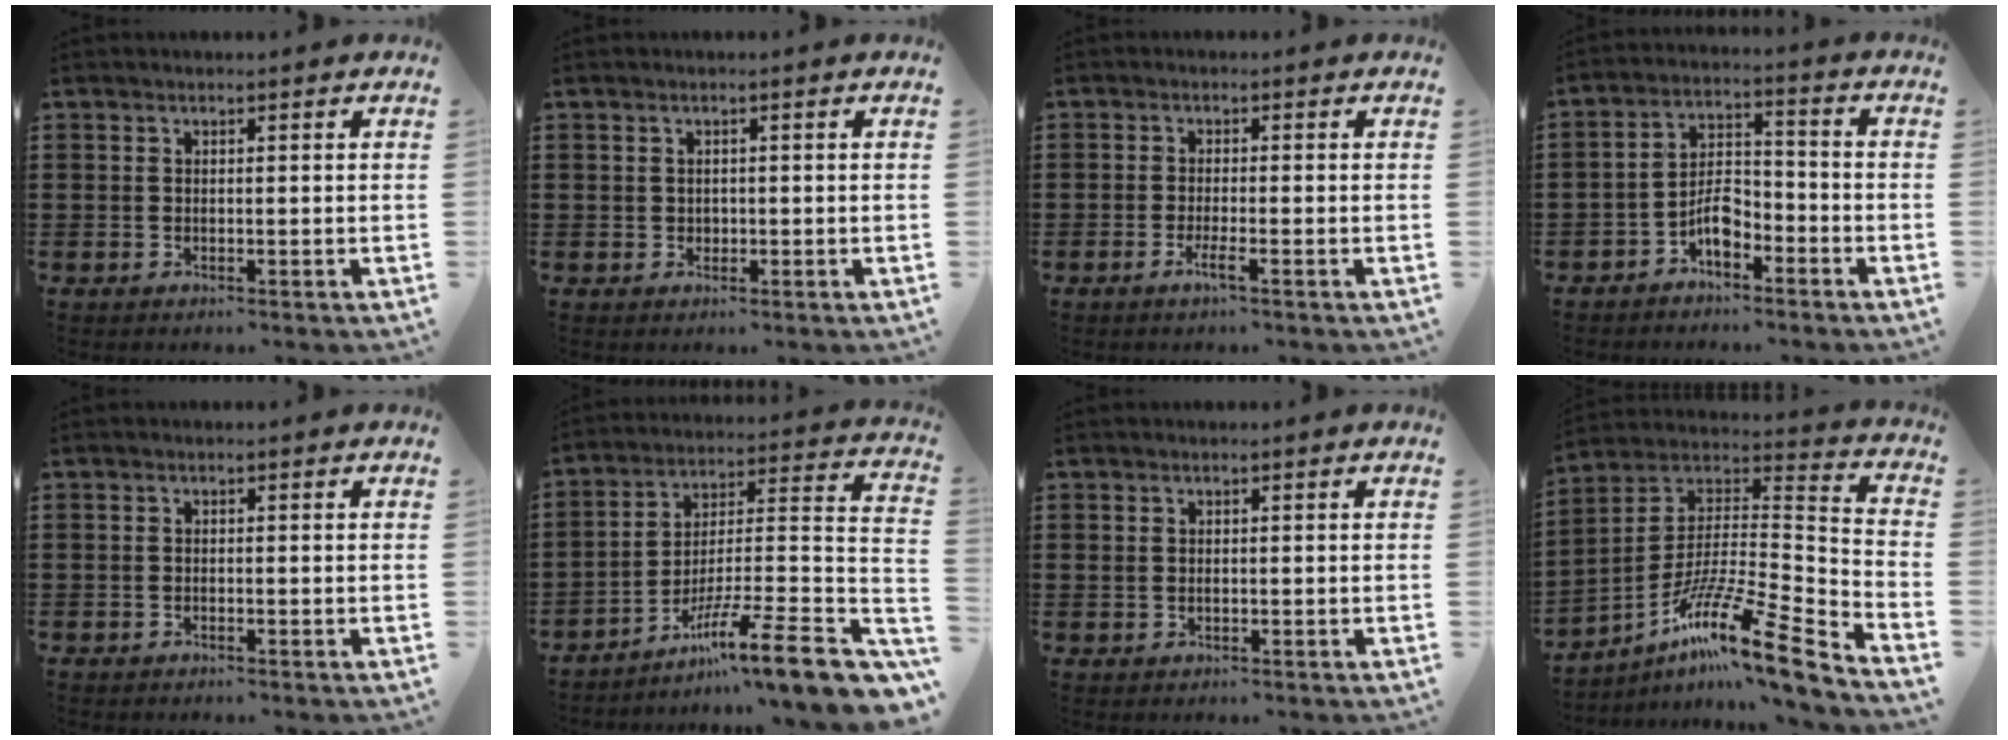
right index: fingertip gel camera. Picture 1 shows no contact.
{"total": 1.0, "force": [0.3, 1.0, 0.3], "torque": [-0.008, 0.005, 0.005]}
{"total": 2.4, "force": [-1.3, 0.2, 1.9], "torque": [-0.040, -0.004, -0.026]}
{"total": 5.7, "force": [-3.4, 2.7, 3.7], "torque": [-0.078, 0.011, -0.068]}
{"total": 0.5, "force": [-0.5, 0.2, 0.1], "torque": [-0.002, 0.000, -0.010]}
{"total": 12.8, "force": [-8.5, 1.2, 9.5], "torque": [-0.134, 0.009, -0.155]}
{"total": 0.5, "force": [0.1, 0.3, 0.4], "torque": [-0.010, 0.001, 0.001]}
{"total": 15.0, "force": [-9.8, 2.3, 11.1], "torque": [-0.190, 0.006, -0.180]}